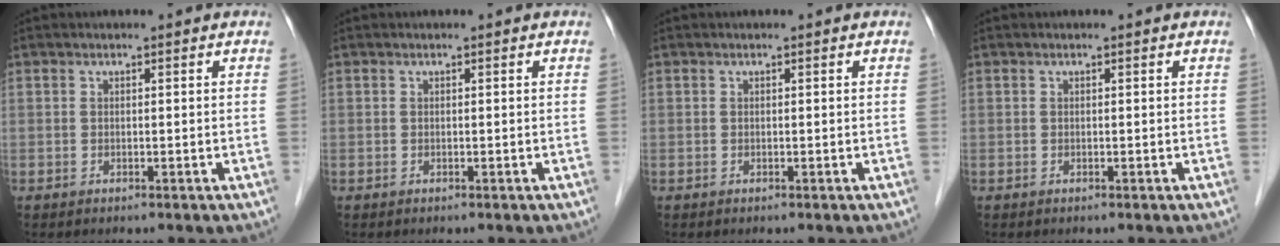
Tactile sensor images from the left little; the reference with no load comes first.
{"total": 0.0}
{"total": 0.0}
{"total": 0.0}